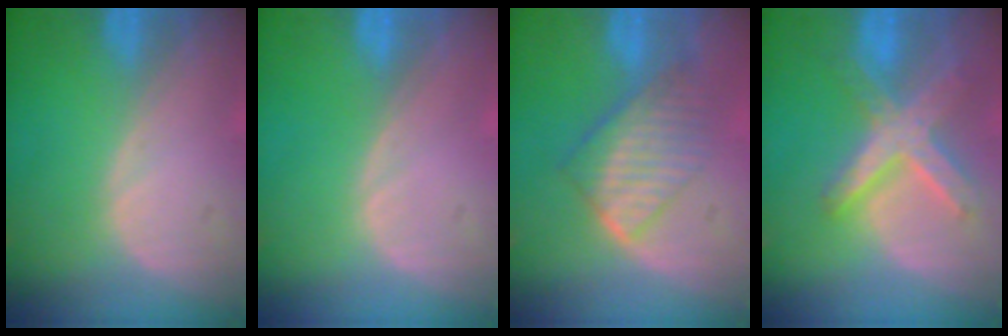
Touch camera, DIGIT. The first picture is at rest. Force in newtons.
{"total": 0.0}
{"total": 6.5, "press": 6.3, "slide": 1.7}
{"total": 8.4, "press": 7.2, "slide": 4.2}